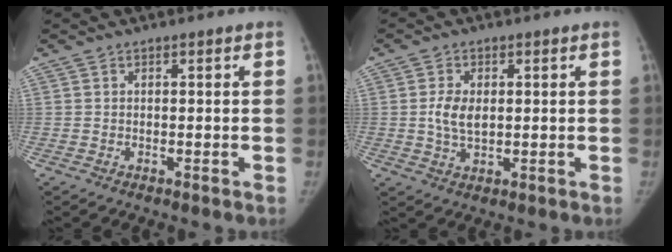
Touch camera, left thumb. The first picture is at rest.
{"total": 5.0, "force": [0.4, 3.0, 4.0], "torque": [-0.076, -0.001, 0.011]}